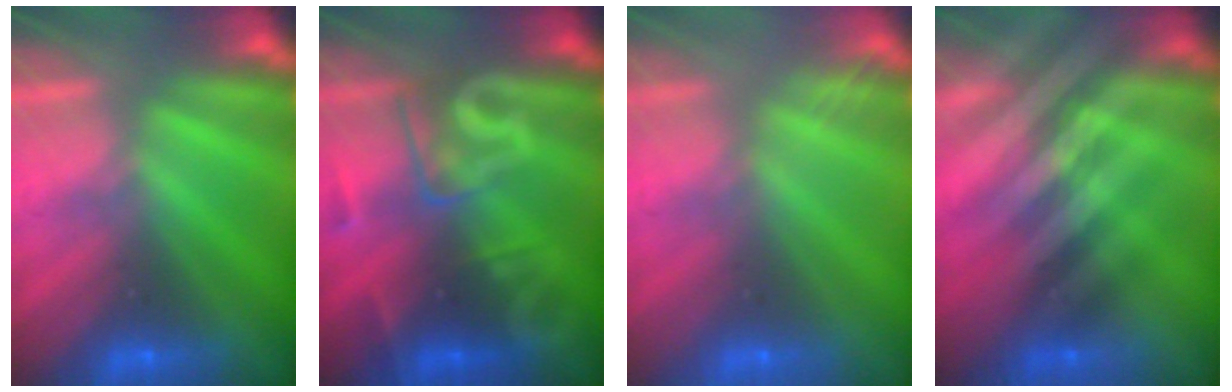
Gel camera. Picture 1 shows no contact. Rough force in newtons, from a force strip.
{"total": 2.9}
{"total": 2.1}
{"total": 2.4}